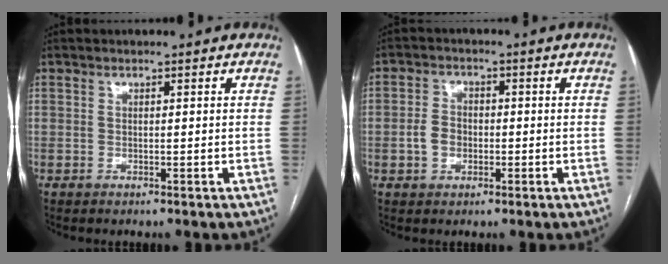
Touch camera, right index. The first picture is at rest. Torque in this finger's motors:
{"motor_torque": [0.60, -0.02, 0.30, 0.02]}